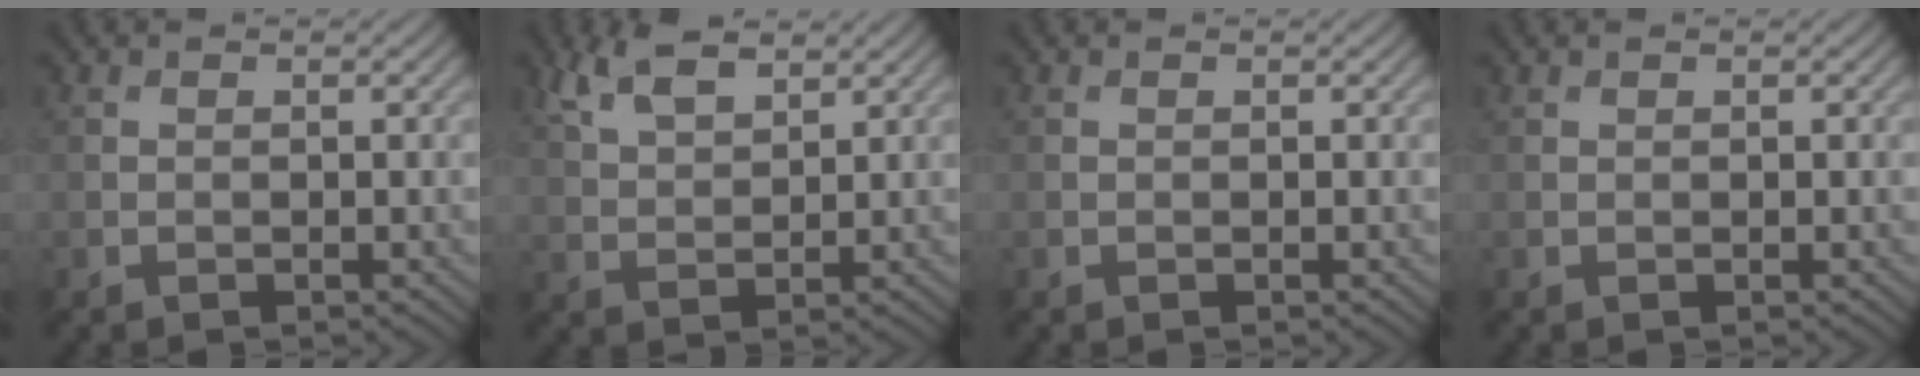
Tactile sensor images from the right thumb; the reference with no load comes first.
{"total": 5.7, "force": [3.7, 2.3, 3.7], "torque": [-0.093, 0.007, 0.078]}
{"total": 0.0}
{"total": 0.0}